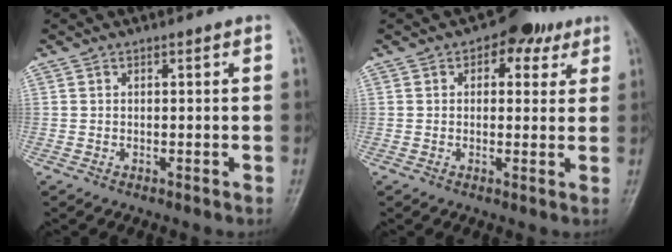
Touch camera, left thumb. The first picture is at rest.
{"total": 6.4, "force": [3.0, 4.2, 3.7], "torque": [-0.006, -0.002, 0.032]}